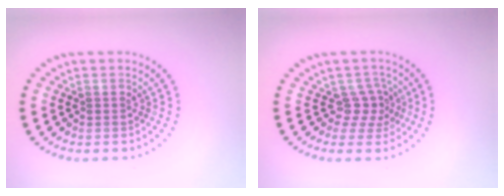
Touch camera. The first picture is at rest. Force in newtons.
{"total": 2.2, "press": 1.5, "slide": 1.6}